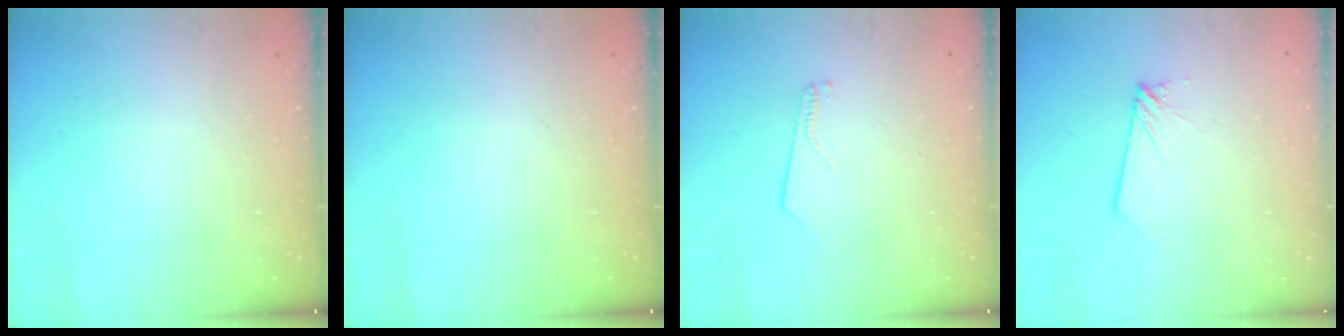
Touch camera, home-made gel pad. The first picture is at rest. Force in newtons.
{"total": 0.0}
{"total": 2.6, "press": 2.6, "slide": 0.3}
{"total": 1.6, "press": 1.6, "slide": 0.1}